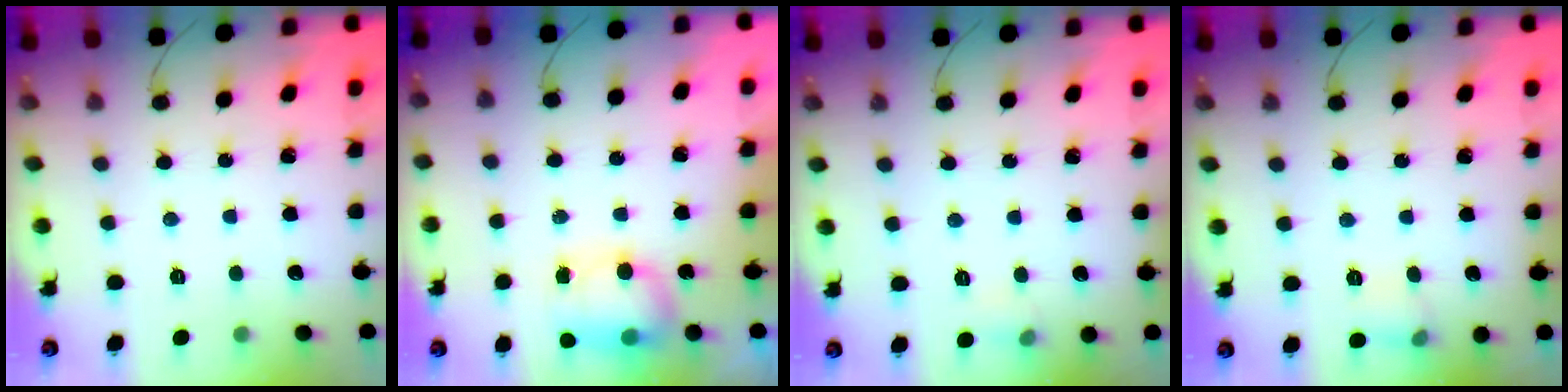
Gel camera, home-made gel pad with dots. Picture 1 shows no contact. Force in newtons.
{"total": 7.4, "press": 7.2, "slide": 1.9}
{"total": 4.2, "press": 3.8, "slide": 1.7}
{"total": 6.6, "press": 6.4, "slide": 1.6}